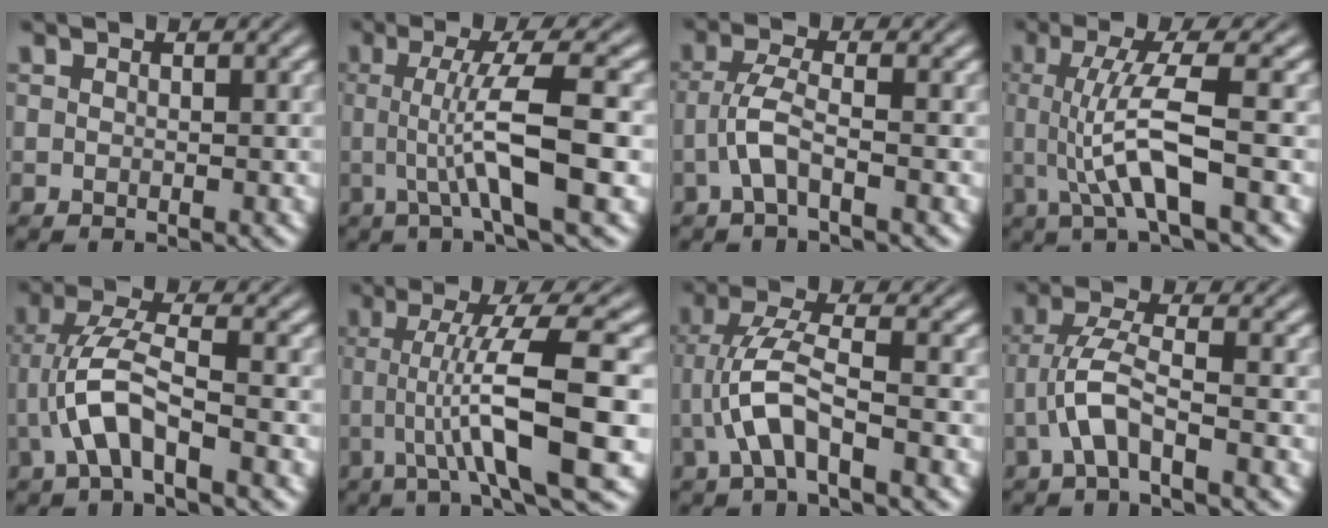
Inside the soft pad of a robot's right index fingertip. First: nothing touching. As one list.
[{"total": 5.7, "force": [0.1, -0.1, 5.7], "torque": [-0.095, -0.008, 0.006]}, {"total": 2.6, "force": [-1.0, 0.1, 2.4], "torque": [-0.050, -0.010, -0.011]}, {"total": 5.7, "force": [-0.3, 0.4, 5.6], "torque": [-0.104, -0.011, 0.002]}, {"total": 4.4, "force": [-0.3, 1.5, 4.2], "torque": [-0.087, -0.005, -0.001]}, {"total": 8.4, "force": [0.1, 0.8, 8.4], "torque": [-0.128, -0.007, 0.007]}, {"total": 4.2, "force": [-0.4, 1.1, 4.0], "torque": [-0.083, -0.006, -0.001]}, {"total": 3.4, "force": [-0.8, 0.7, 3.2], "torque": [-0.068, -0.009, -0.008]}]